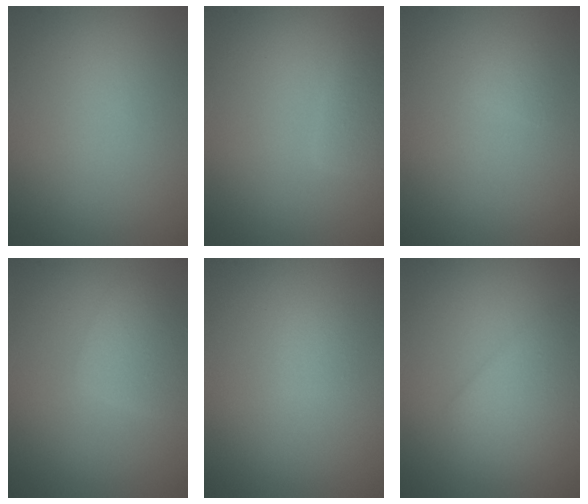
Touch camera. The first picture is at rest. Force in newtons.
{"total": 1.8, "press": 1.8, "slide": 0.0}
{"total": 0.6, "press": 0.6, "slide": 0.1}
{"total": 2.2, "press": 2.2, "slide": 0.1}
{"total": 0.8, "press": 0.8, "slide": 0.1}
{"total": 2.8, "press": 2.7, "slide": 0.2}